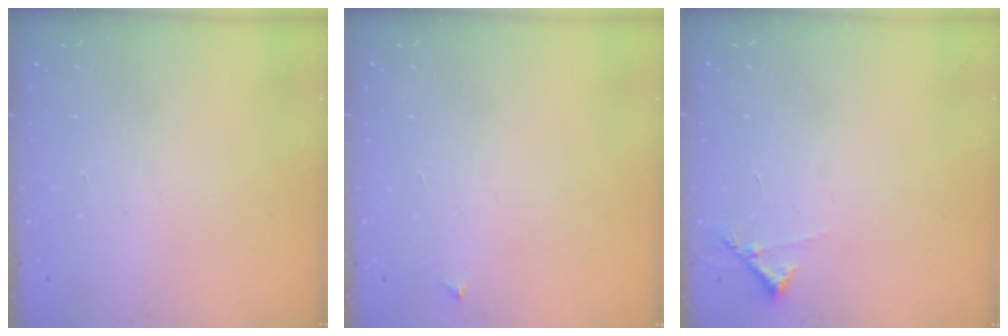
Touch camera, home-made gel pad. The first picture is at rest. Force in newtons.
{"total": 3.2, "press": 3.2, "slide": 0.5}
{"total": 5.7, "press": 5.7, "slide": 0.3}